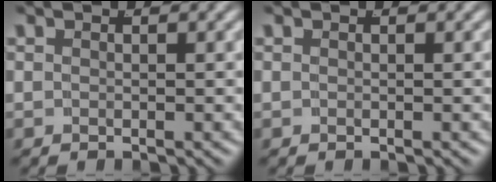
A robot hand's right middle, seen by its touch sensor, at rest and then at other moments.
{"total": 0.0}